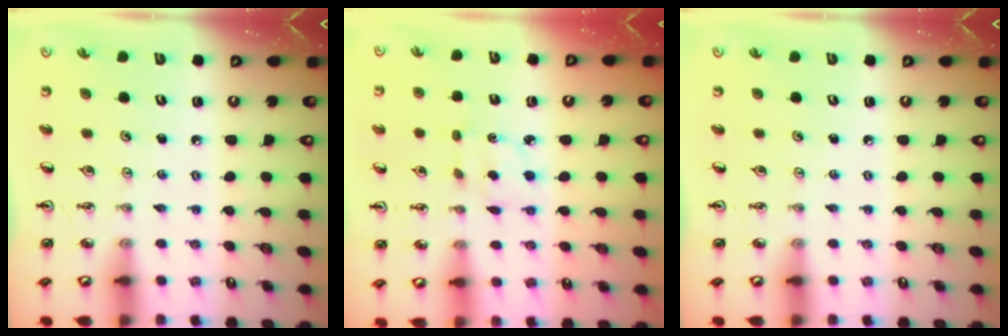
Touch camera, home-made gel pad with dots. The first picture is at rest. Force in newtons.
{"total": 2.9, "press": 2.8, "slide": 0.7}
{"total": 0.0}